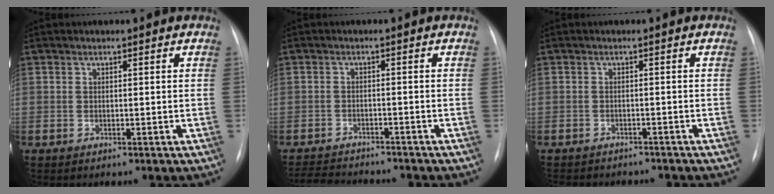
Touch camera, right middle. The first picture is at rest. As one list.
[{"total": 9.3, "force": [-8.8, 1.5, 2.9], "torque": [-0.048, -0.002, -0.127]}, {"total": 9.4, "force": [-8.4, 3.0, 2.9], "torque": [-0.048, 0.000, -0.101]}]